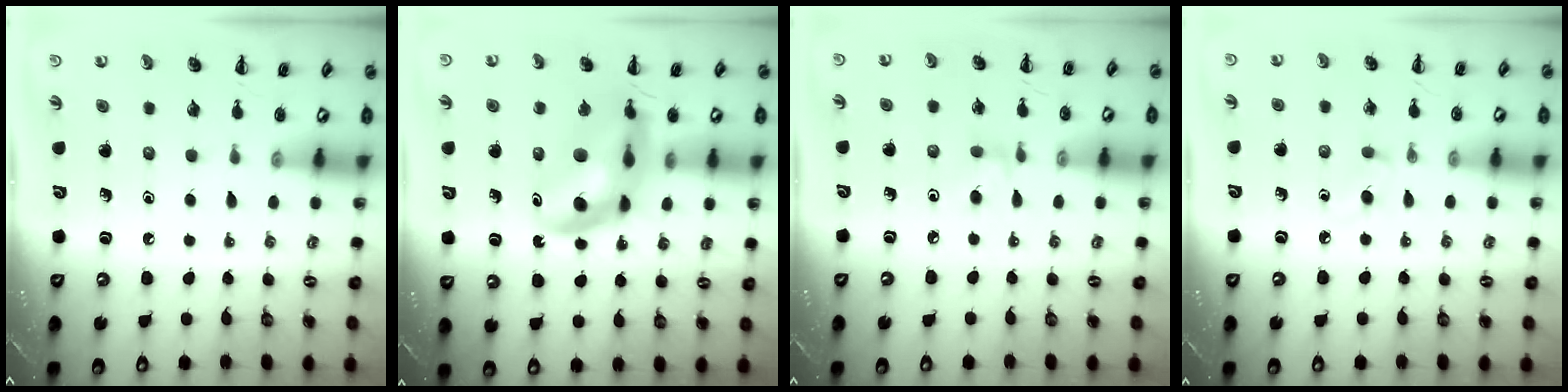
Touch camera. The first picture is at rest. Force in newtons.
{"total": 13.0, "press": 12.4, "slide": 4.1}
{"total": 2.9, "press": 2.6, "slide": 1.2}
{"total": 1.9, "press": 1.6, "slide": 1.0}